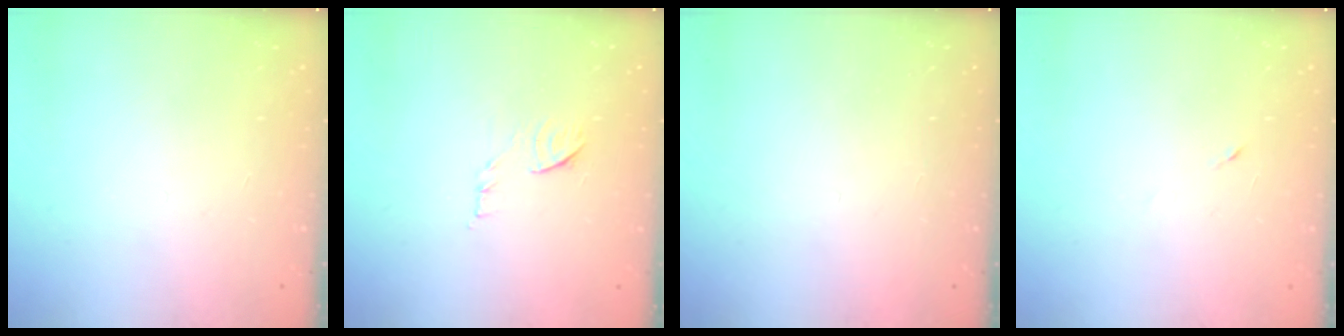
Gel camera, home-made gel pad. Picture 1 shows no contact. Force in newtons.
{"total": 7.8, "press": 7.7, "slide": 0.7}
{"total": 1.5, "press": 1.5, "slide": 0.1}
{"total": 3.3, "press": 3.0, "slide": 1.4}